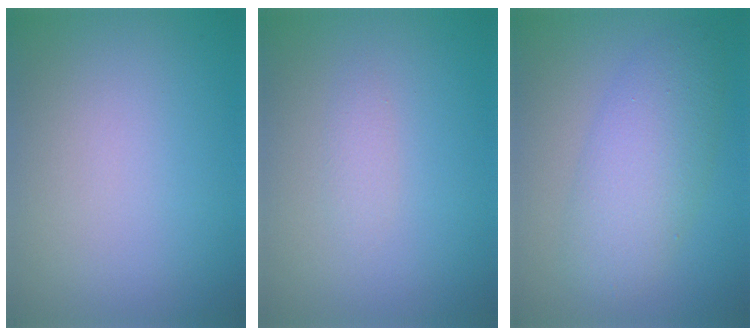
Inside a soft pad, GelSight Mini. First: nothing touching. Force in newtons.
{"total": 0.9, "press": 0.9, "slide": 0.0}
{"total": 5.3, "press": 5.3, "slide": 0.0}